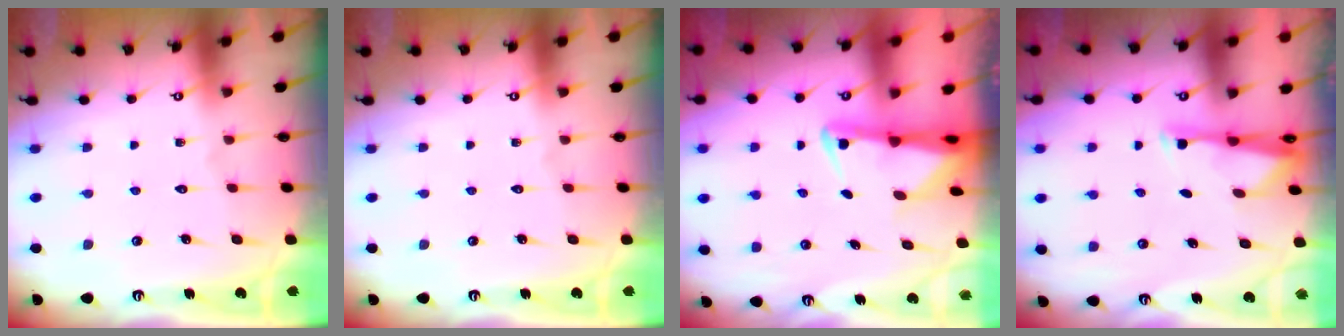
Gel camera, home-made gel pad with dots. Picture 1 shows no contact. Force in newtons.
{"total": 0.0}
{"total": 2.5, "press": 2.4, "slide": 0.5}
{"total": 2.8, "press": 2.8, "slide": 0.5}